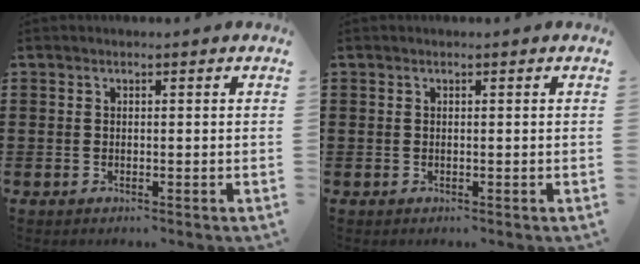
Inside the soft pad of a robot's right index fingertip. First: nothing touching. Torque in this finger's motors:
{"motor_torque": [-0.01, 0.03, 0.00, 0.00]}